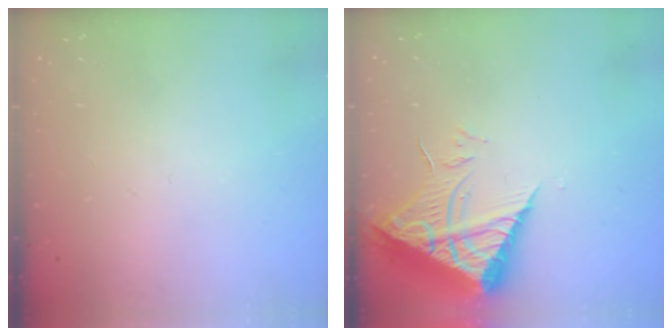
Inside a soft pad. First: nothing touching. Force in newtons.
{"total": 9.7, "press": 9.6, "slide": 0.8}